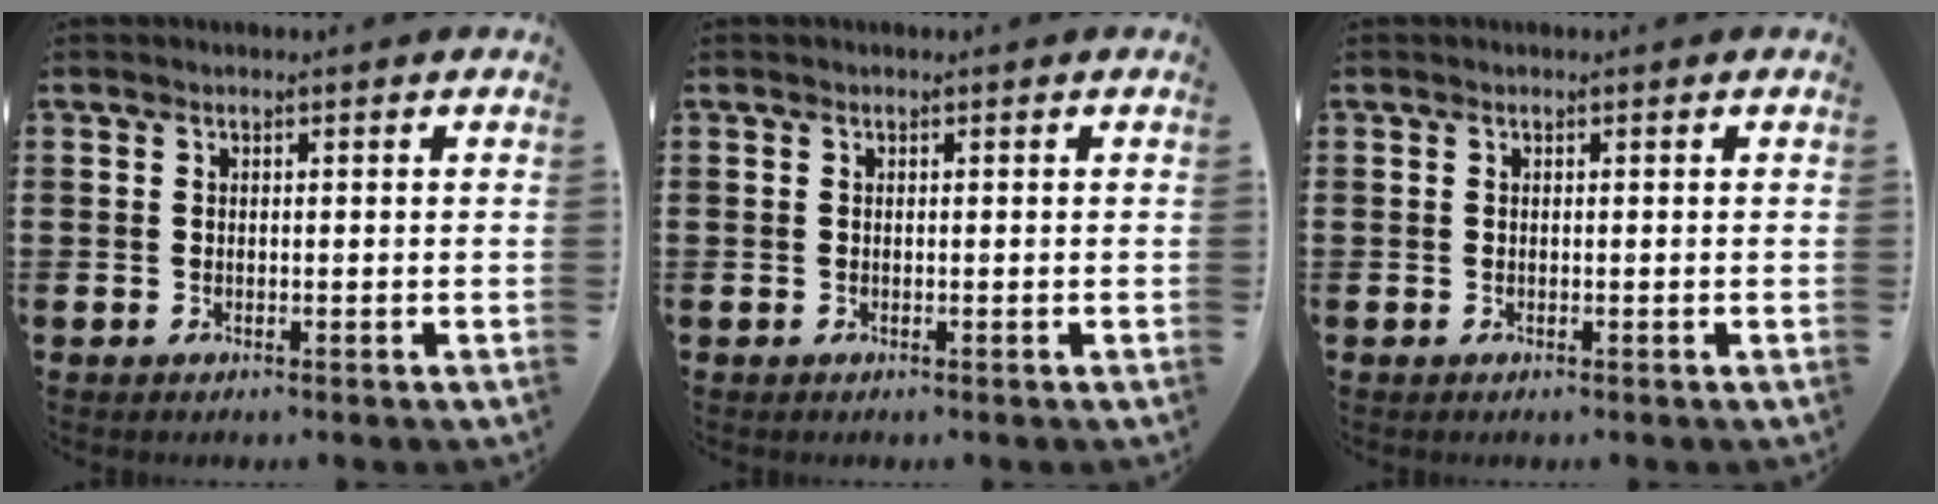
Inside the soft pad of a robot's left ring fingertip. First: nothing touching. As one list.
[{"total": 0.0}, {"total": 0.0}]